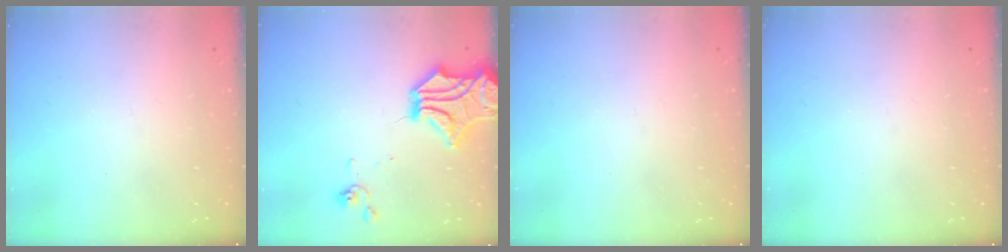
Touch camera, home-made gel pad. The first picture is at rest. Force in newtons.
{"total": 11.1, "press": 10.8, "slide": 2.9}
{"total": 0.0}
{"total": 0.0}